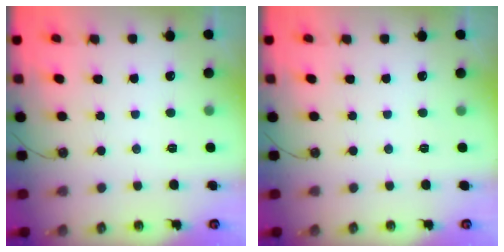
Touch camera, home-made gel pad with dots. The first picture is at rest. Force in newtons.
{"total": 0.0}